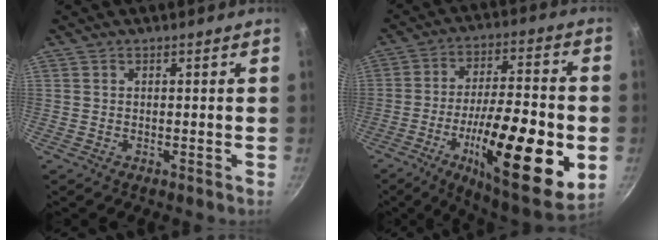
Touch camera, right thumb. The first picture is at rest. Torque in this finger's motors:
{"motor_torque": [2.46, 2.55, 2.43, -0.33, 0.67]}